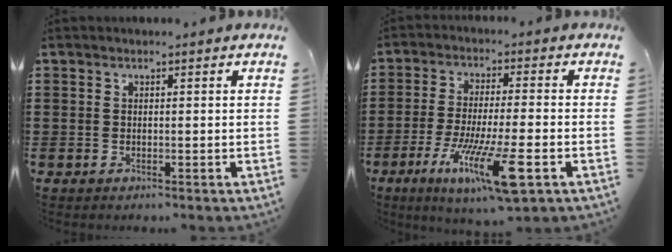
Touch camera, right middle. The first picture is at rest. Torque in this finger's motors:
{"motor_torque": [2.14, 0.00, 0.93, 0.21]}